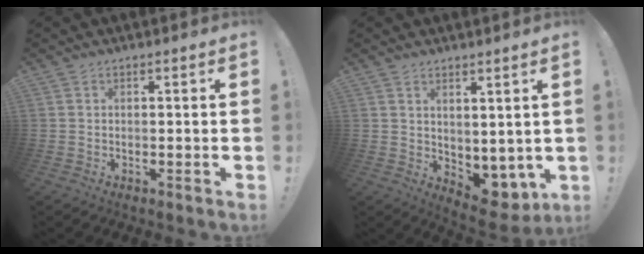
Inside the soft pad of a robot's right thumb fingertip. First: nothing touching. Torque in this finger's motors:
{"motor_torque": [-0.22, 0.51, 0.15, 0.38, -0.03]}